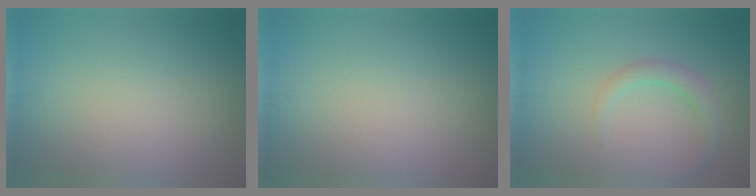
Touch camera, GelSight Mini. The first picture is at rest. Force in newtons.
{"total": 0.0}
{"total": 2.2, "press": 2.2, "slide": 0.1}